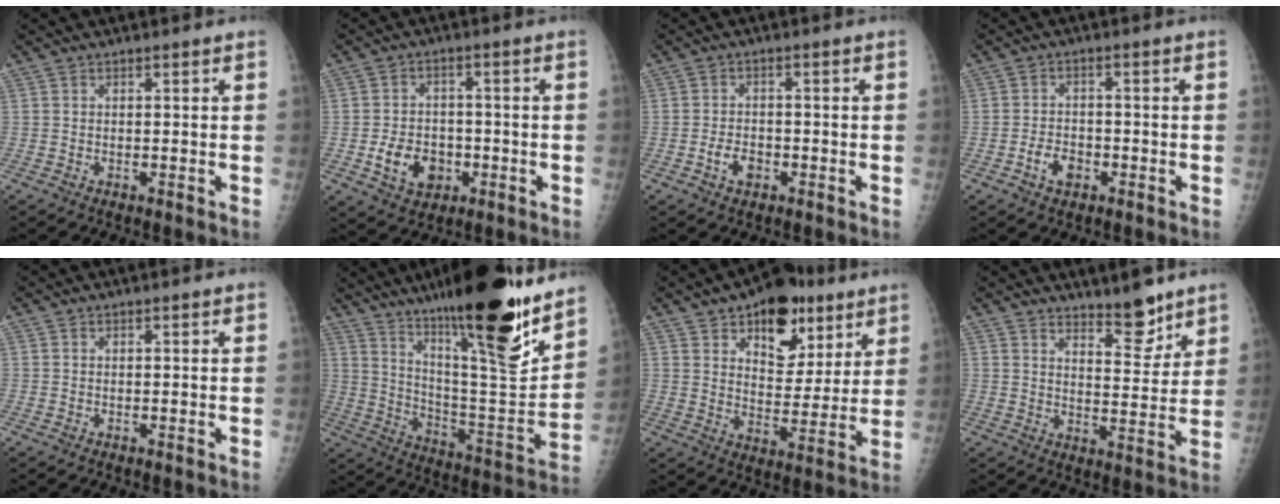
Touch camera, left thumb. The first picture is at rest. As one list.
[{"total": 8.4, "force": [-2.4, 6.5, 4.7], "torque": [-0.054, 0.011, -0.036]}, {"total": 3.7, "force": [-1.6, 2.5, 2.2], "torque": [-0.034, 0.013, -0.027]}, {"total": 4.5, "force": [-2.0, 3.1, 2.6], "torque": [-0.035, 0.018, -0.035]}, {"total": 0.0}, {"total": 26.2, "force": [18.1, 4.4, 18.5], "torque": [-0.265, -0.087, 0.295]}, {"total": 15.6, "force": [8.8, 9.1, 9.1], "torque": [-0.077, -0.040, 0.134]}, {"total": 7.6, "force": [6.1, 2.3, 3.8], "torque": [-0.034, -0.053, 0.098]}]